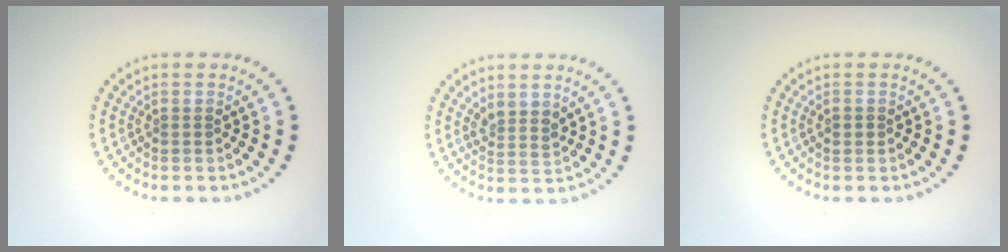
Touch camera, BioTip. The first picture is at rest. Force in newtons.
{"total": 1.8, "press": 1.5, "slide": 1.1}
{"total": 0.8, "press": 0.8, "slide": 0.1}